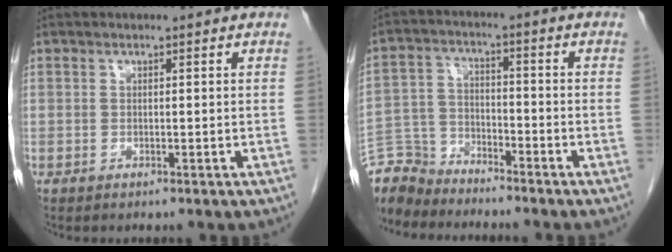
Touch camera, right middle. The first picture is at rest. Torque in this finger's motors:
{"motor_torque": [0.18, -0.19, 0.03, -0.03]}